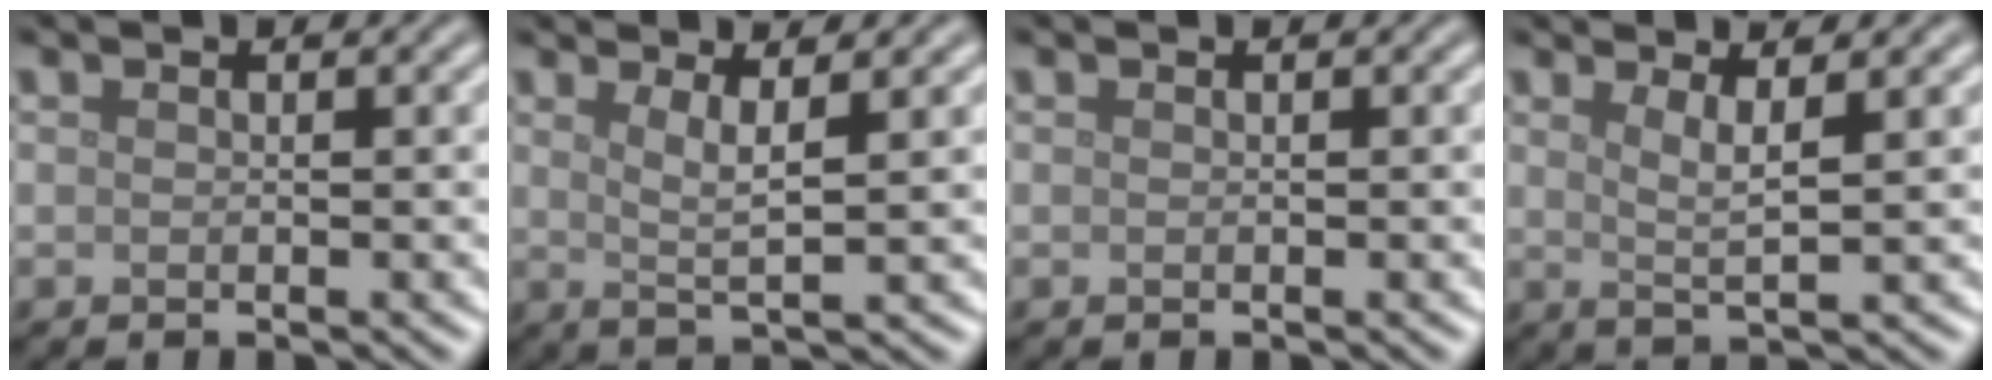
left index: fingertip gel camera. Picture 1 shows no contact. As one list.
[{"total": 2.8, "force": [1.2, 0.5, 2.5], "torque": [-0.043, -0.006, 0.023]}, {"total": 0.0}, {"total": 2.6, "force": [1.2, 0.5, 2.2], "torque": [-0.036, -0.006, 0.023]}]